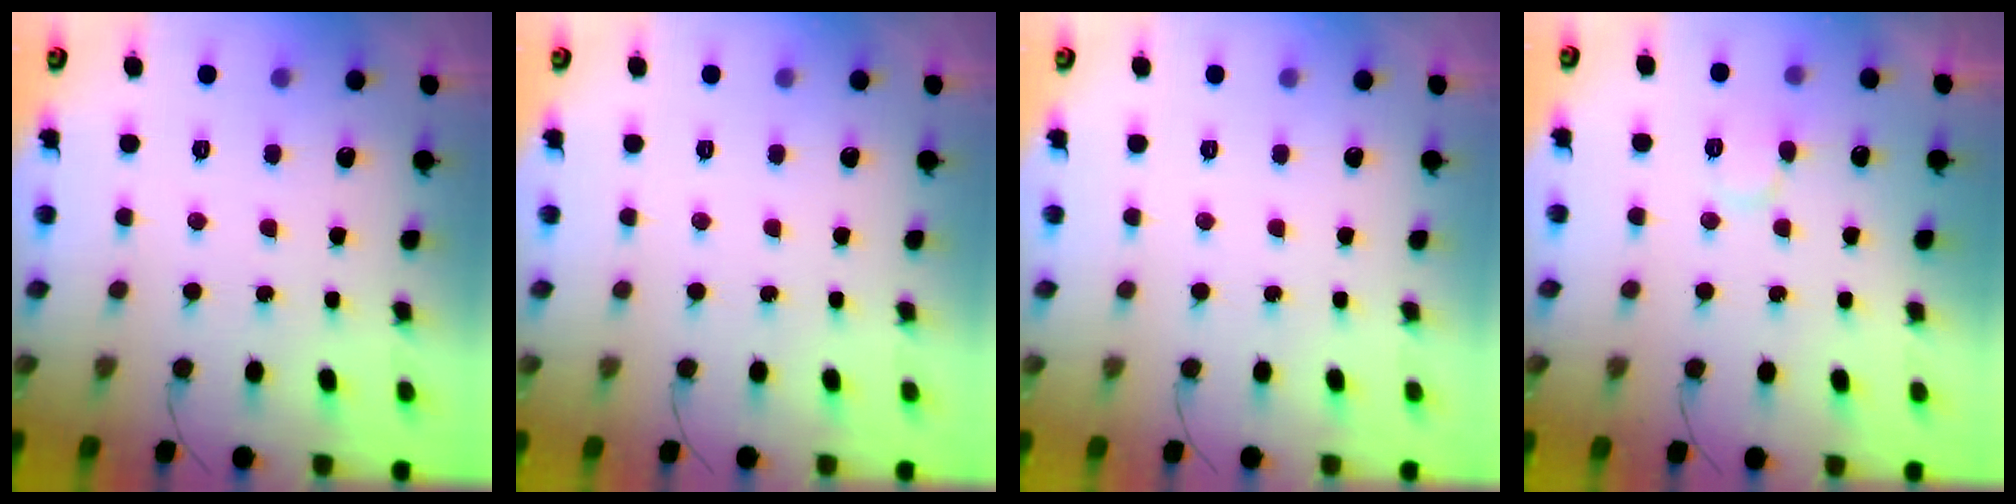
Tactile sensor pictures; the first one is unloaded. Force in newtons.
{"total": 0.0}
{"total": 0.0}
{"total": 7.0, "press": 6.9, "slide": 1.0}